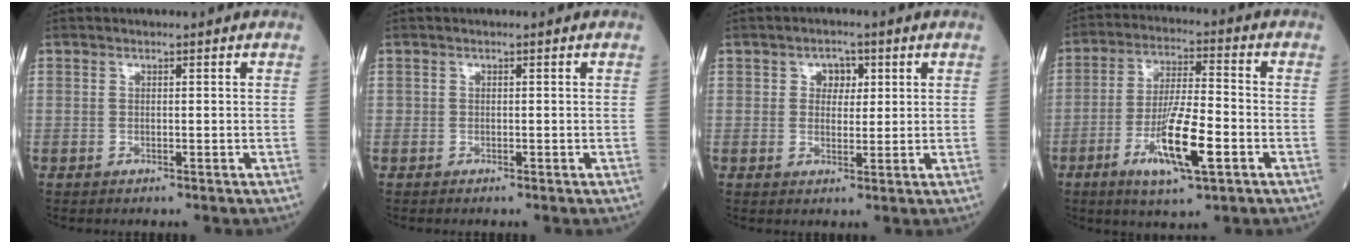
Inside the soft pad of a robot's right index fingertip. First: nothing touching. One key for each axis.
{"total": 0.0}
{"total": 3.2, "fx": 1.2, "fy": 2.2, "fz": 2.0, "tx": -0.024, "ty": 0.007, "tz": 0.017}
{"total": 11.4, "fx": -4.3, "fy": 1.7, "fz": 10.4, "tx": -0.192, "ty": -0.010, "tz": -0.077}